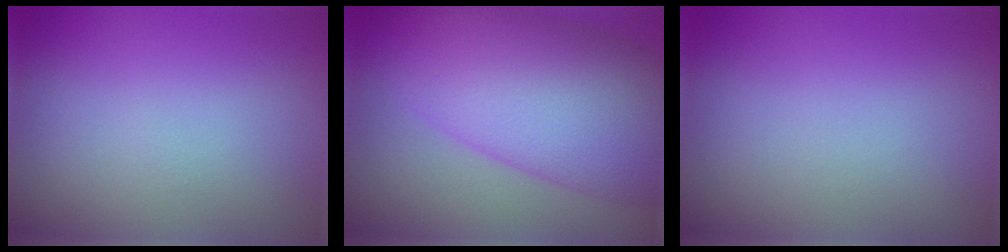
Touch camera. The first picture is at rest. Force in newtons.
{"total": 12.2, "press": 12.2, "slide": 0.3}
{"total": 0.0}